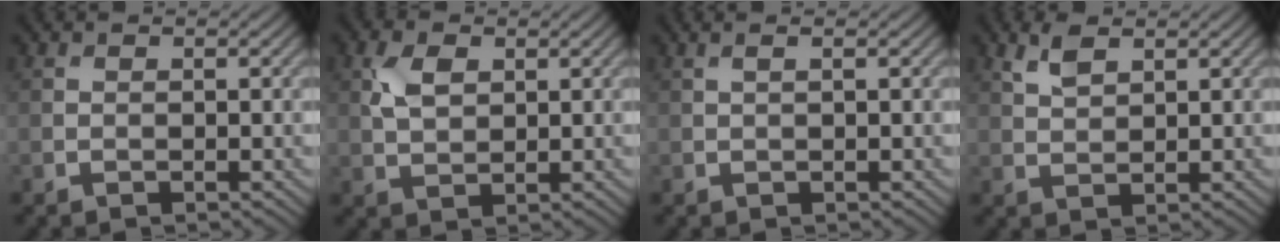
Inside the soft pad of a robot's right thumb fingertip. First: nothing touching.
{"total": 3.8, "force": [1.4, 2.3, 2.7], "torque": [-0.064, 0.005, 0.026]}
{"total": 0.9, "force": [0.5, 0.1, 0.8], "torque": [-0.017, 0.003, 0.009]}
{"total": 2.8, "force": [1.8, 1.2, 1.8], "torque": [-0.048, 0.003, 0.041]}